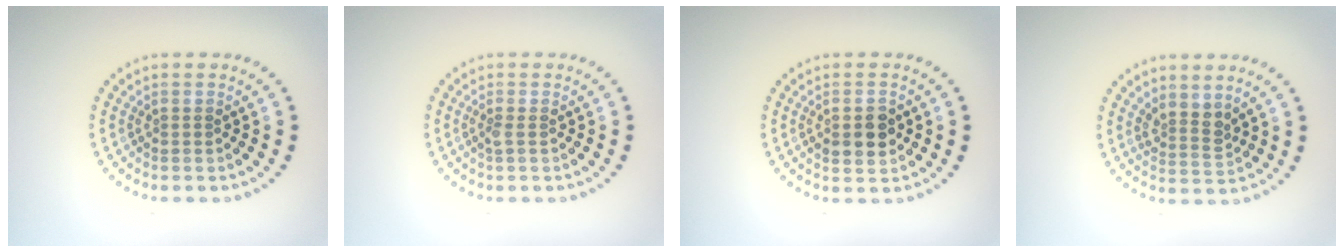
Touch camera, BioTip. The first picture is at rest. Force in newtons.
{"total": 0.6, "press": 0.5, "slide": 0.4}
{"total": 2.9, "press": 2.9, "slide": 0.3}
{"total": 2.3, "press": 1.8, "slide": 1.5}